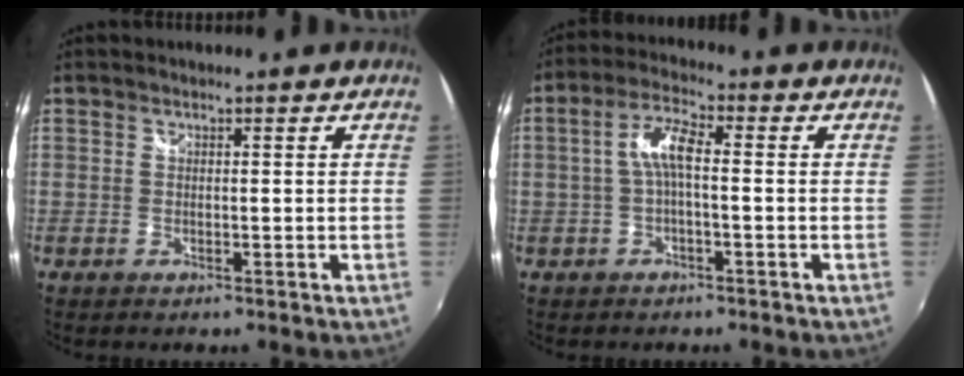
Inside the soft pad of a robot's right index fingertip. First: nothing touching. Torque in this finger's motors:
{"motor_torque": [0.93, 0.06, 0.41, 0.12]}